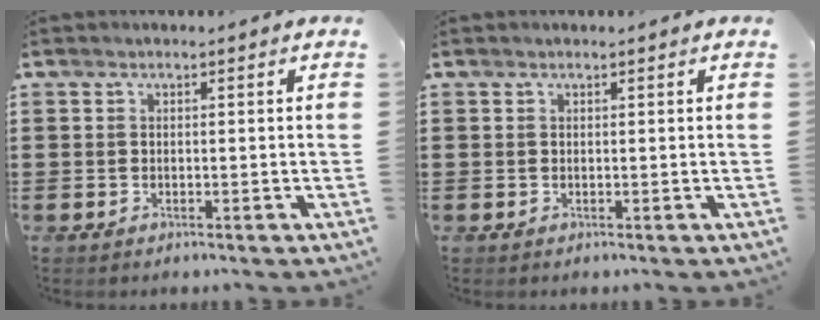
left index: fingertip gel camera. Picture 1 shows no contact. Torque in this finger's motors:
{"motor_torque": [-0.01, 0.01, -0.03, -0.04]}